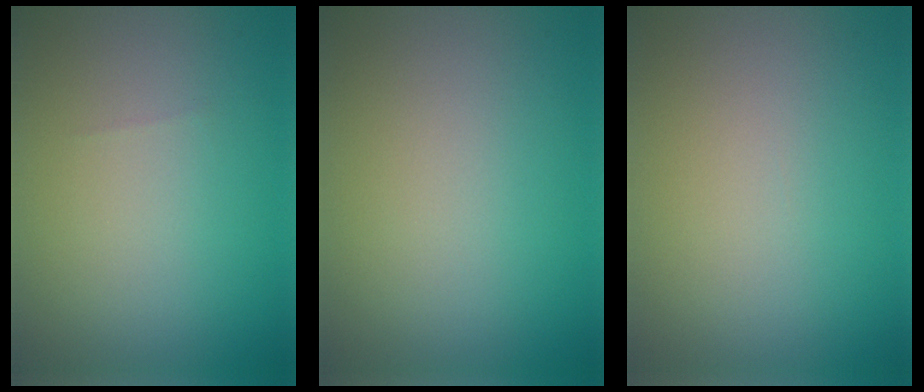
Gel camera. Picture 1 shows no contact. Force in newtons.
{"total": 0.0}
{"total": 0.0}